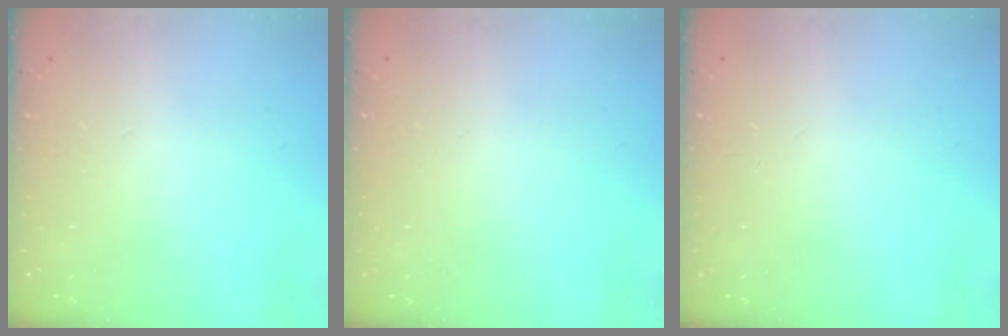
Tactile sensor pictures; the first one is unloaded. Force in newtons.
{"total": 0.0}
{"total": 0.0}